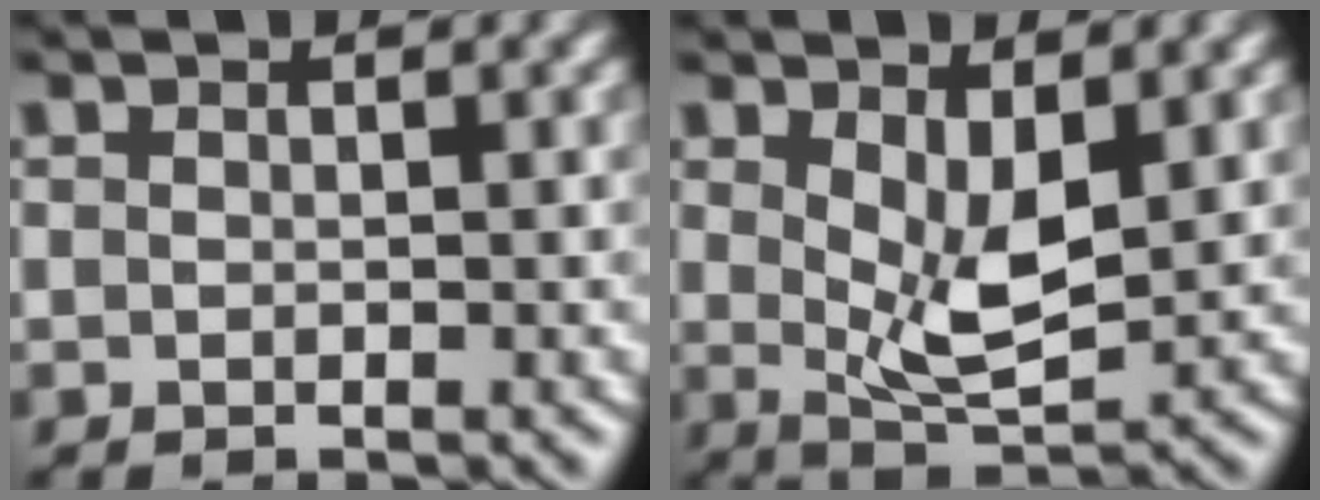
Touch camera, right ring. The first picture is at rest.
{"total": 4.9, "force": [1.0, 2.1, 4.3], "torque": [-0.068, -0.020, 0.024]}